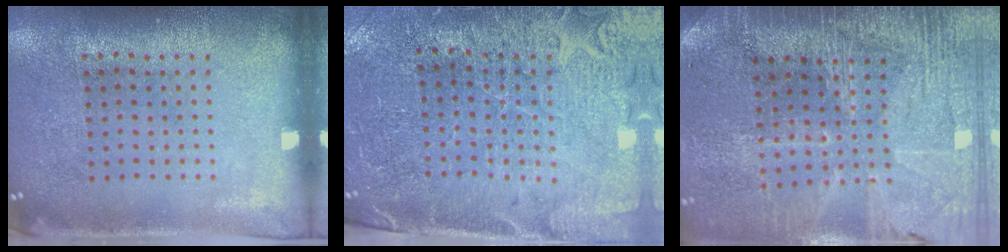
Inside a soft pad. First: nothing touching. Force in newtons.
{"total": 3.2, "press": 3.1, "slide": 0.8}
{"total": 3.5, "press": 3.2, "slide": 1.3}